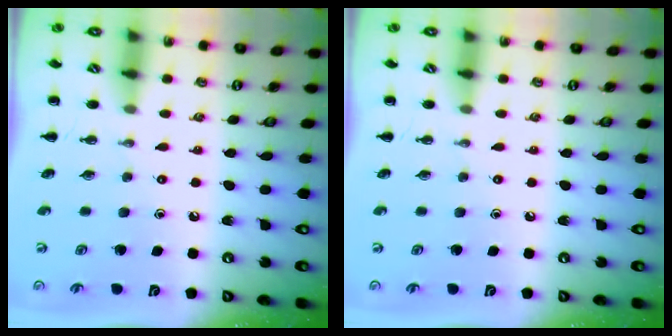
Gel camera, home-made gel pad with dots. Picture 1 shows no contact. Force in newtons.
{"total": 0.0}